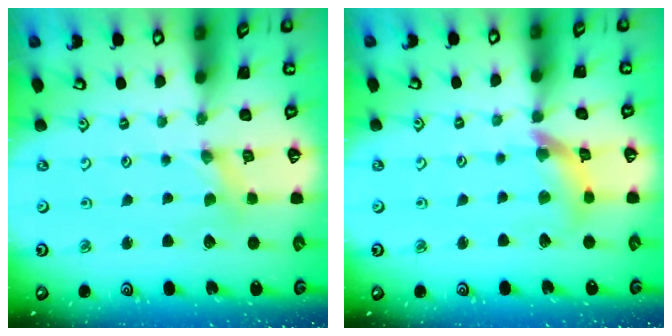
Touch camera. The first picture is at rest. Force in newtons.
{"total": 10.1, "press": 10.1, "slide": 1.2}